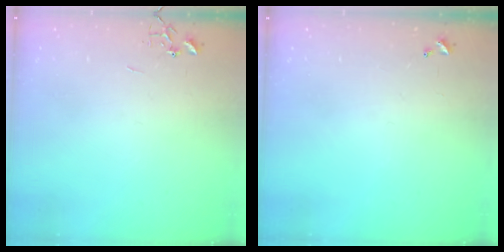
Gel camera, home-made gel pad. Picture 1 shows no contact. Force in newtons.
{"total": 0.0}